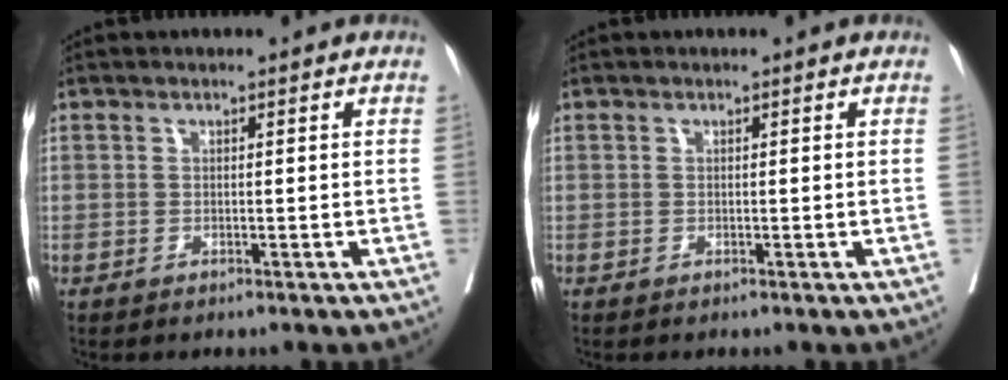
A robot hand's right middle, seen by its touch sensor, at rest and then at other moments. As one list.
[{"total": 0.0}]